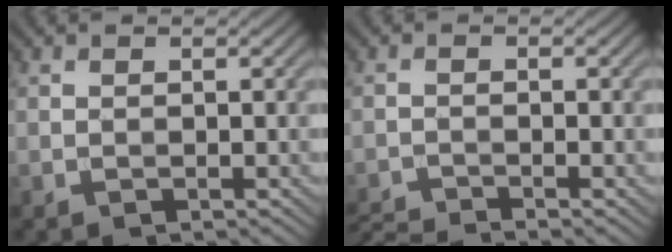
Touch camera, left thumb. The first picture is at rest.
{"total": 3.3, "force": [-3.0, 0.2, 1.4], "torque": [-0.028, -0.006, -0.065]}